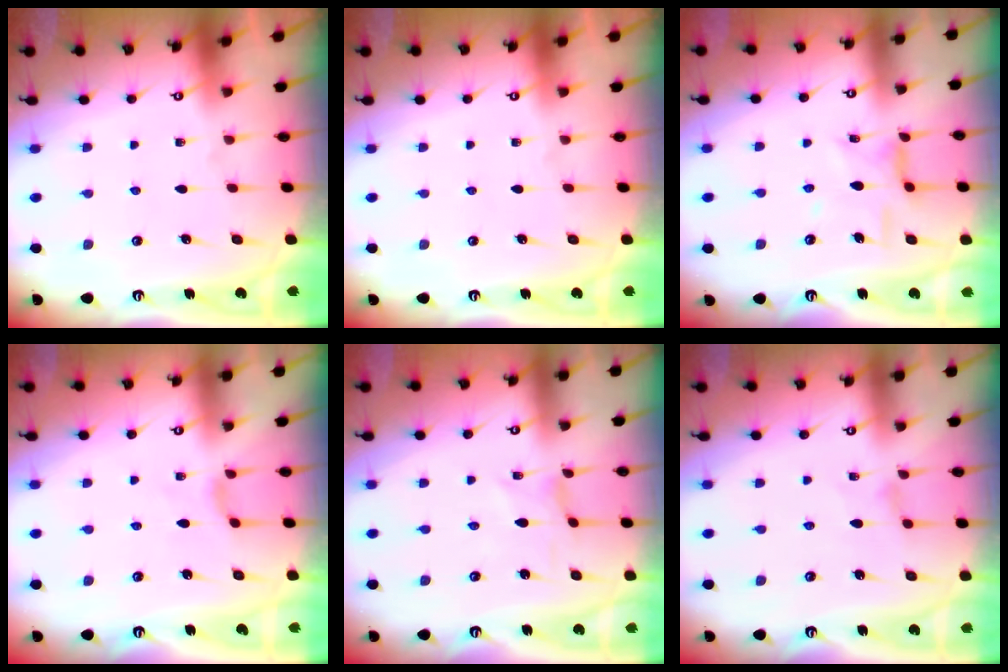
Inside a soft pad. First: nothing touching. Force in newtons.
{"total": 0.0}
{"total": 8.5, "press": 8.5, "slide": 0.6}
{"total": 1.8, "press": 1.7, "slide": 0.5}
{"total": 0.0}
{"total": 0.0}